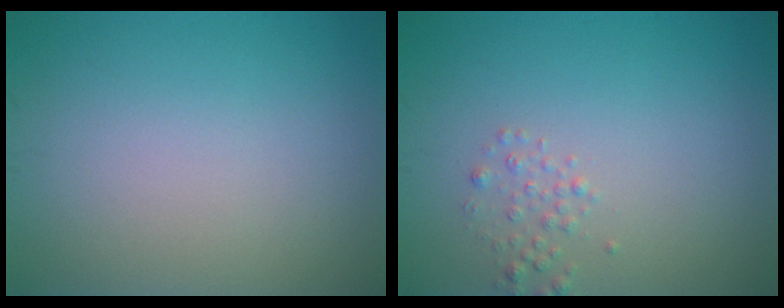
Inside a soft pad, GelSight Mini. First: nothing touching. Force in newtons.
{"total": 1.2, "press": 1.2, "slide": 0.1}